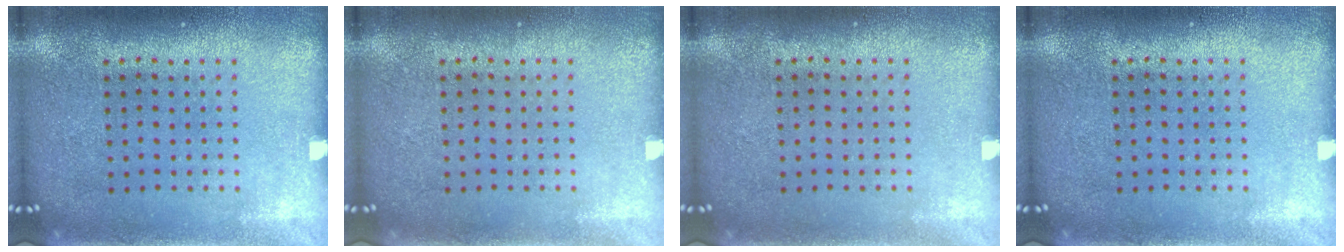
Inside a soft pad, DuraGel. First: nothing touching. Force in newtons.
{"total": 0.0}
{"total": 0.0}
{"total": 0.0}